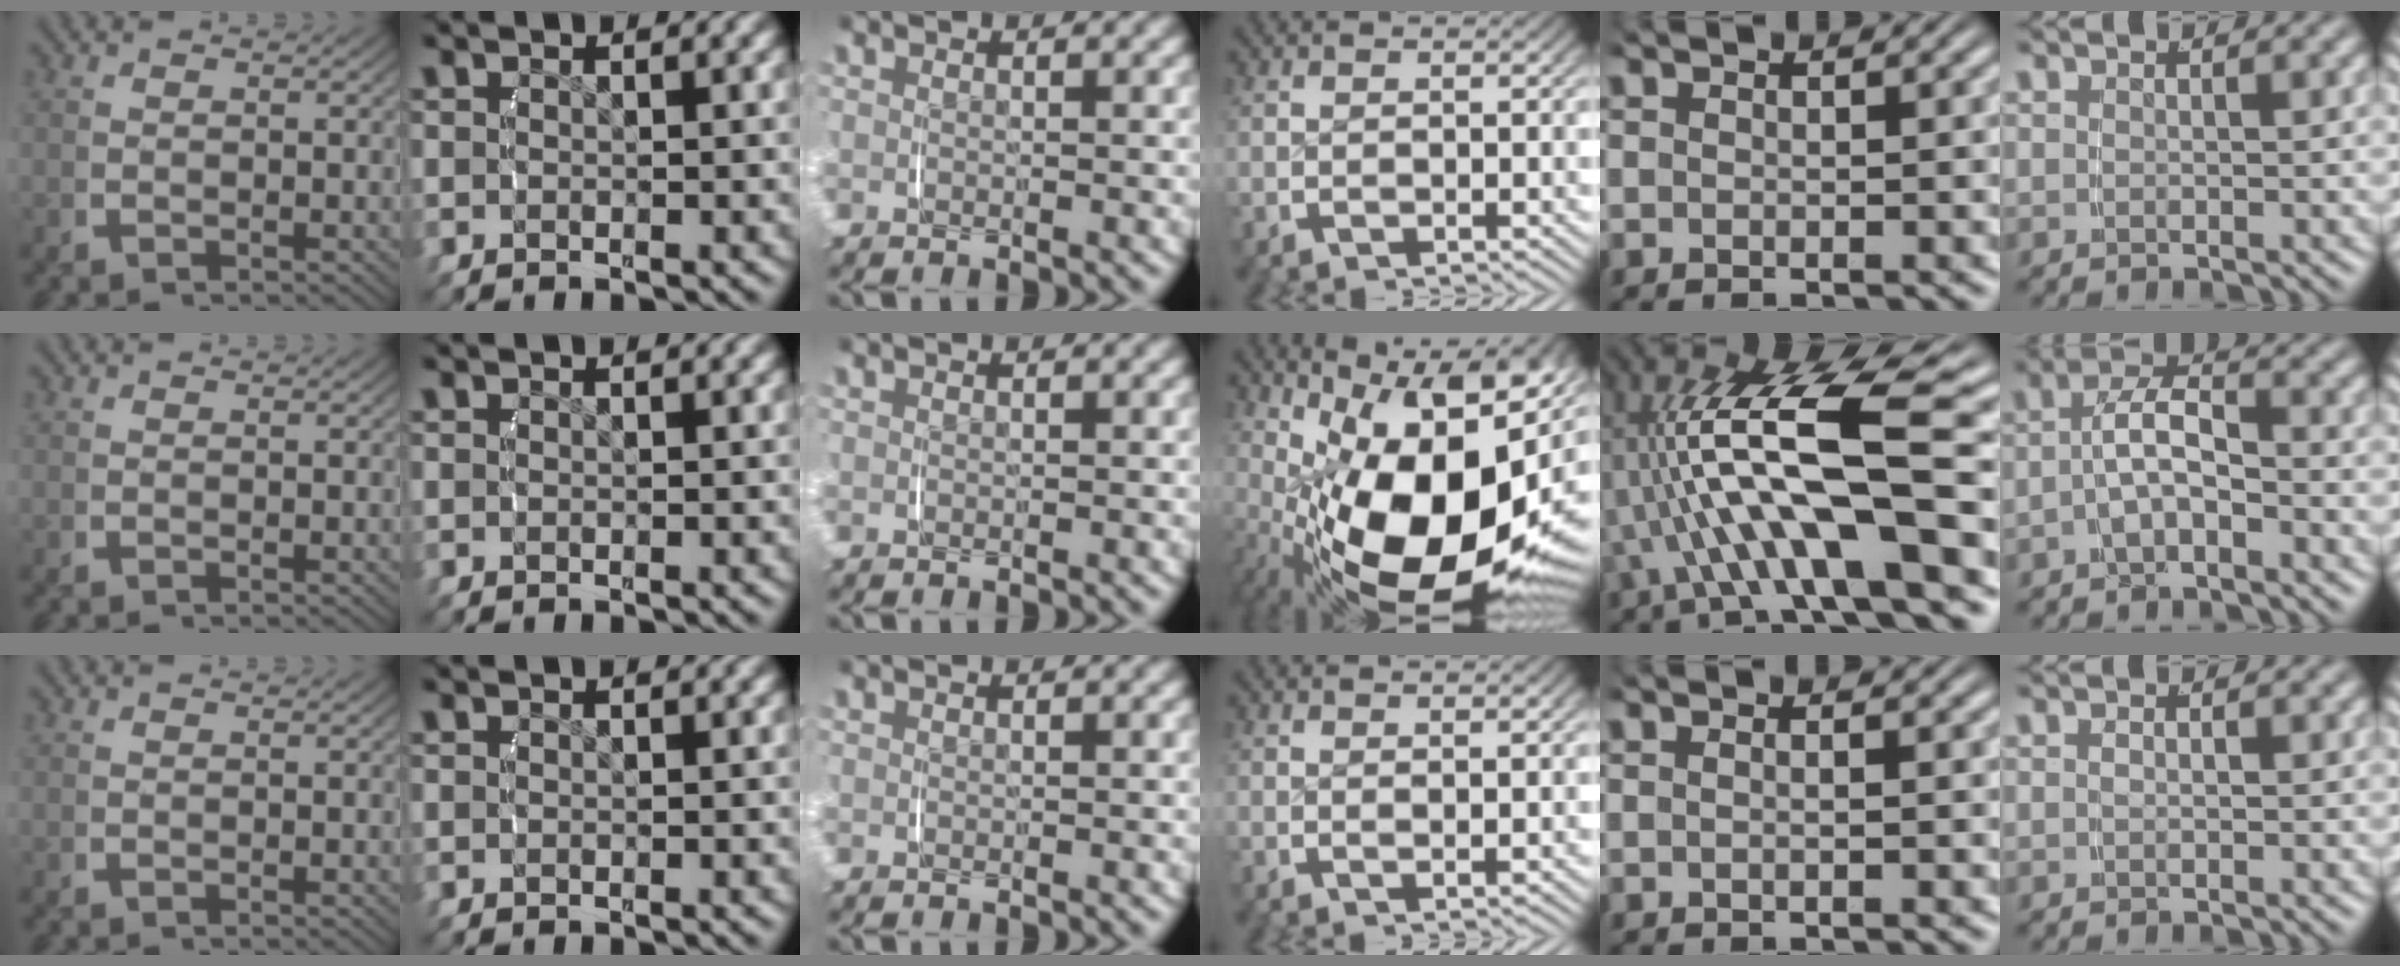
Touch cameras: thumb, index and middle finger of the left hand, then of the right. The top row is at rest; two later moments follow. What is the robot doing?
{"motion": "lift_and_place", "object": "camera"}